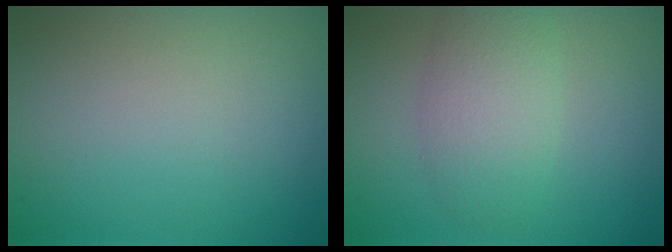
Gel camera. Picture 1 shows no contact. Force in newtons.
{"total": 4.1, "press": 4.1, "slide": 0.2}